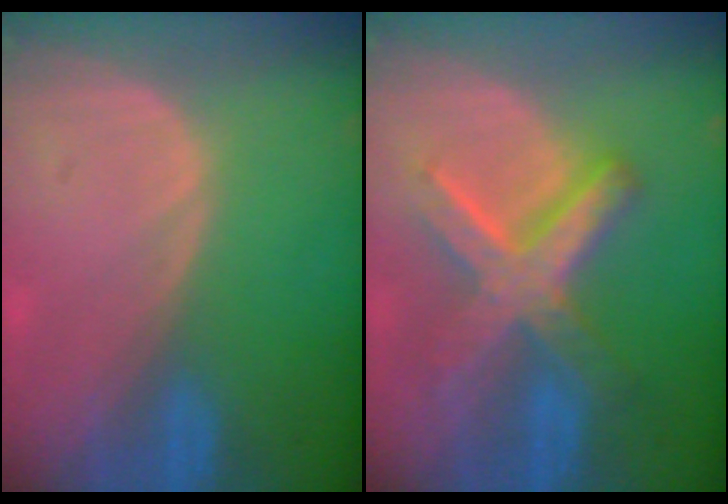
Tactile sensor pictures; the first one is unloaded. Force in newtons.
{"total": 8.9, "press": 8.9, "slide": 0.7}